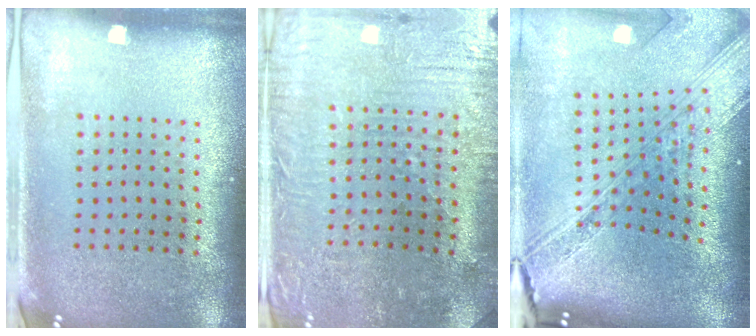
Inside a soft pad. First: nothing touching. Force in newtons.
{"total": 1.3, "press": 1.3, "slide": 0.4}
{"total": 4.0, "press": 2.9, "slide": 2.8}